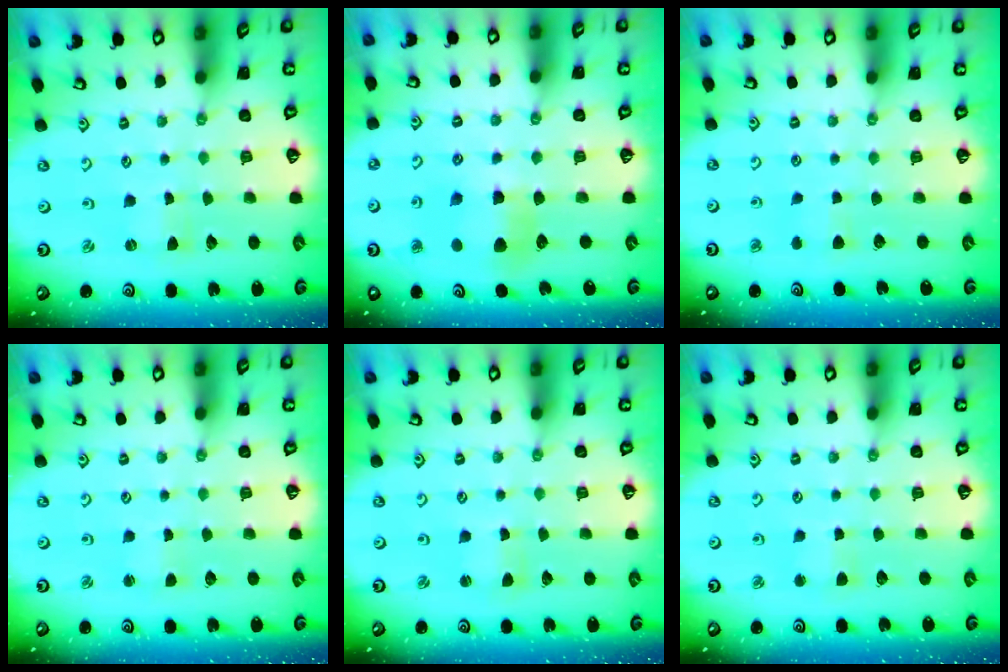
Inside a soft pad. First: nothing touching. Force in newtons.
{"total": 7.2, "press": 7.2, "slide": 0.6}
{"total": 3.7, "press": 3.7, "slide": 0.6}
{"total": 1.9, "press": 1.9, "slide": 0.3}
{"total": 1.6, "press": 1.5, "slide": 0.3}
{"total": 3.1, "press": 3.1, "slide": 0.3}